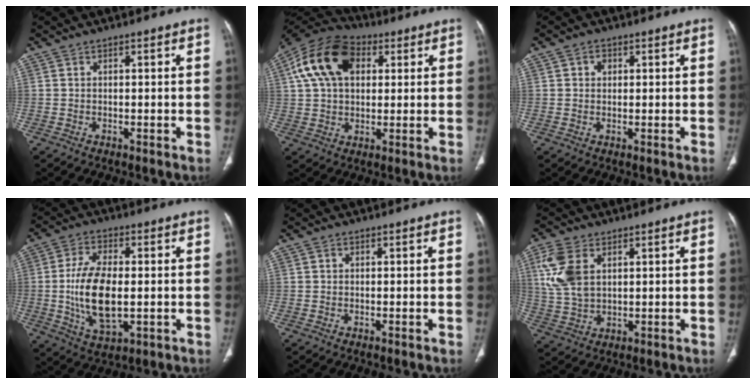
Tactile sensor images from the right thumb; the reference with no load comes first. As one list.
[{"total": 16.1, "force": [4.9, 10.7, 11.1], "torque": [-0.195, 0.018, 0.078]}, {"total": 1.9, "force": [0.6, 1.6, 0.8], "torque": [-0.006, 0.000, 0.007]}, {"total": 11.1, "force": [-0.7, 5.4, 9.7], "torque": [-0.180, -0.009, -0.003]}, {"total": 0.5, "force": [0.1, 0.5, 0.2], "torque": [0.000, 0.001, 0.002]}, {"total": 9.8, "force": [3.3, 6.0, 7.0], "torque": [-0.155, -0.004, 0.071]}]